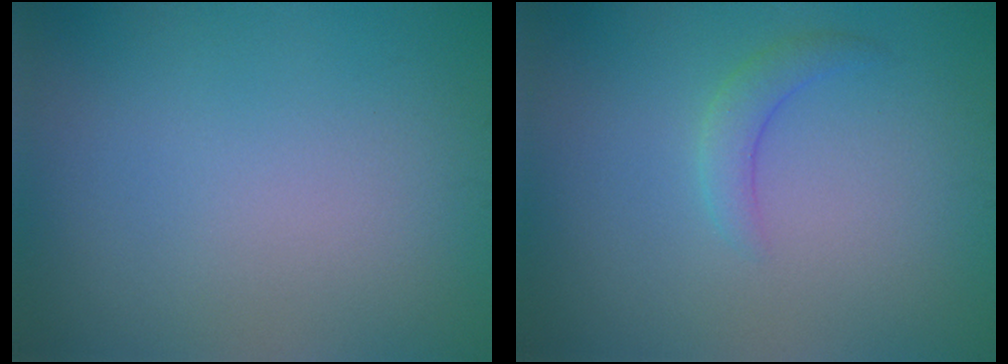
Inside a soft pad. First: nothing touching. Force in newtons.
{"total": 1.8, "press": 1.8, "slide": 0.1}